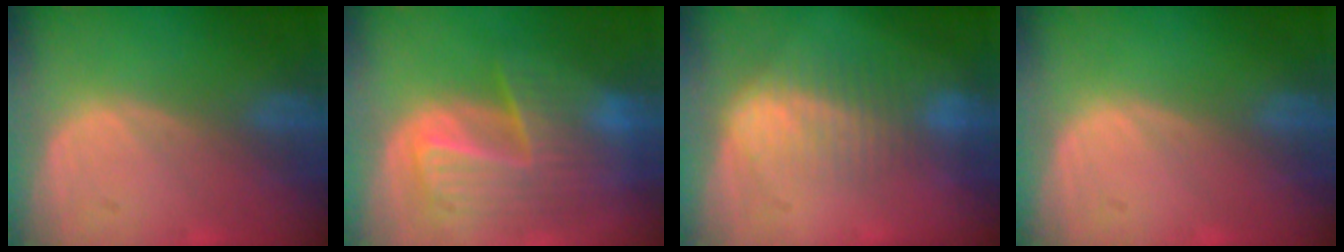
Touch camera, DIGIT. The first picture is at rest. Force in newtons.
{"total": 10.3, "press": 8.9, "slide": 5.1}
{"total": 7.3, "press": 6.2, "slide": 3.8}
{"total": 0.0}